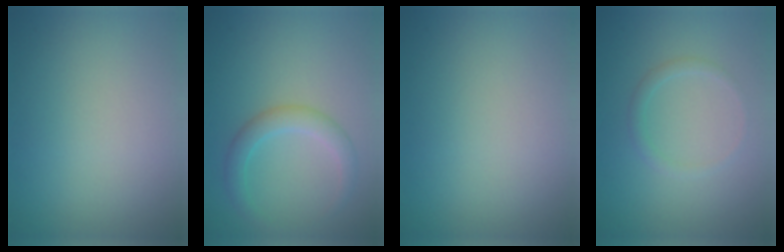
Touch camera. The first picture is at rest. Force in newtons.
{"total": 2.4, "press": 2.4, "slide": 0.1}
{"total": 0.0}
{"total": 1.1, "press": 1.1, "slide": 0.1}